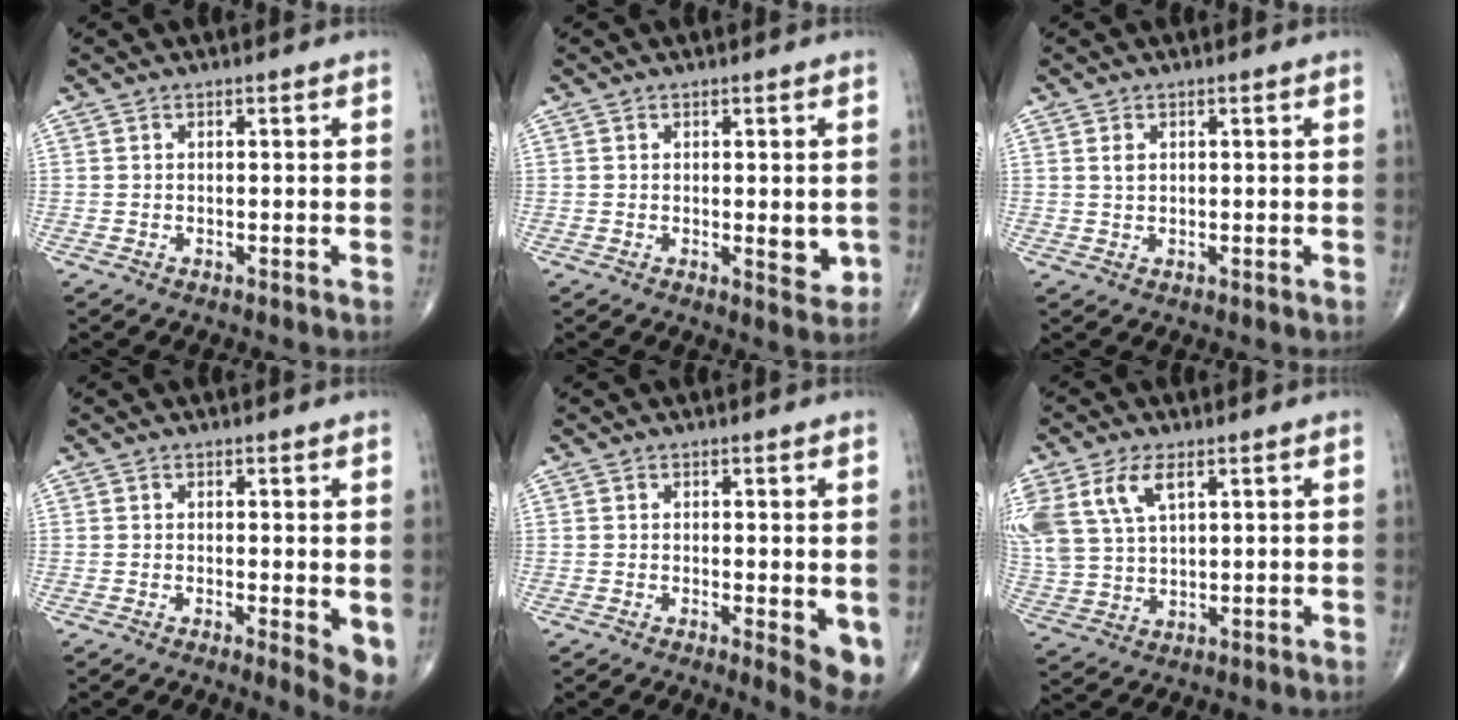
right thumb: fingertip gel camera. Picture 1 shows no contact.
{"total": 3.9, "force": [-0.4, 1.6, 3.5], "torque": [-0.040, -0.010, -0.002]}
{"total": 1.4, "force": [0.5, 1.0, 0.9], "torque": [-0.014, 0.001, 0.013]}
{"total": 4.6, "force": [-0.1, 1.2, 4.4], "torque": [-0.060, -0.013, -0.004]}
{"total": 5.2, "force": [-0.5, 1.5, 4.9], "torque": [-0.065, -0.015, -0.008]}
{"total": 12.4, "force": [5.5, 6.9, 8.7], "torque": [-0.199, -0.004, 0.118]}